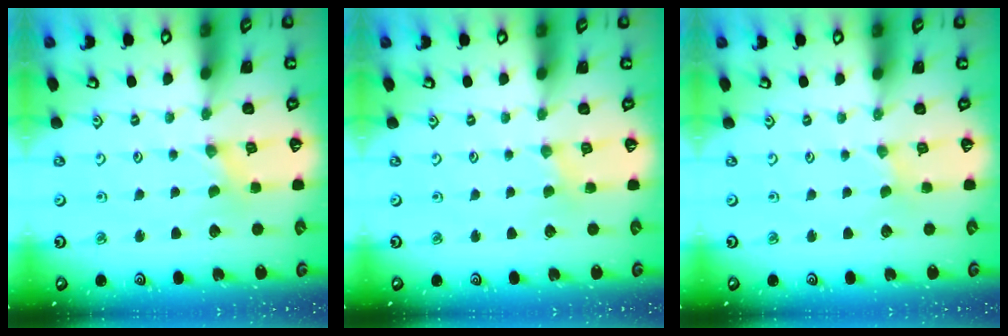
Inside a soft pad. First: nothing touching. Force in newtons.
{"total": 1.9, "press": 1.8, "slide": 0.3}
{"total": 0.0}